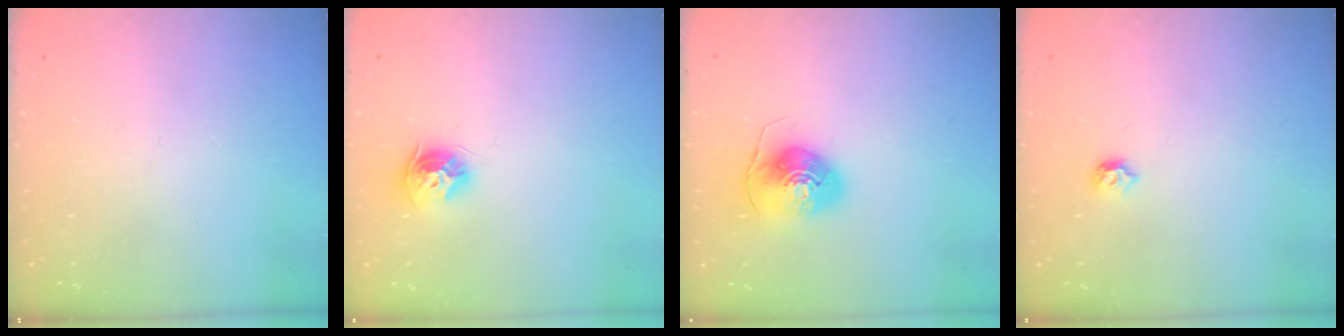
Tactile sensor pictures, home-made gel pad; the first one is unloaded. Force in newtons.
{"total": 9.3, "press": 9.3, "slide": 1.0}
{"total": 9.8, "press": 9.7, "slide": 1.4}
{"total": 4.8, "press": 4.7, "slide": 1.0}